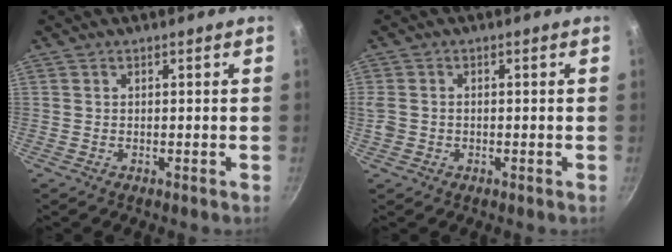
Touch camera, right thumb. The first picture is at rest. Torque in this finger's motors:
{"motor_torque": [-0.07, -0.09, -0.23, 0.03, -0.02]}